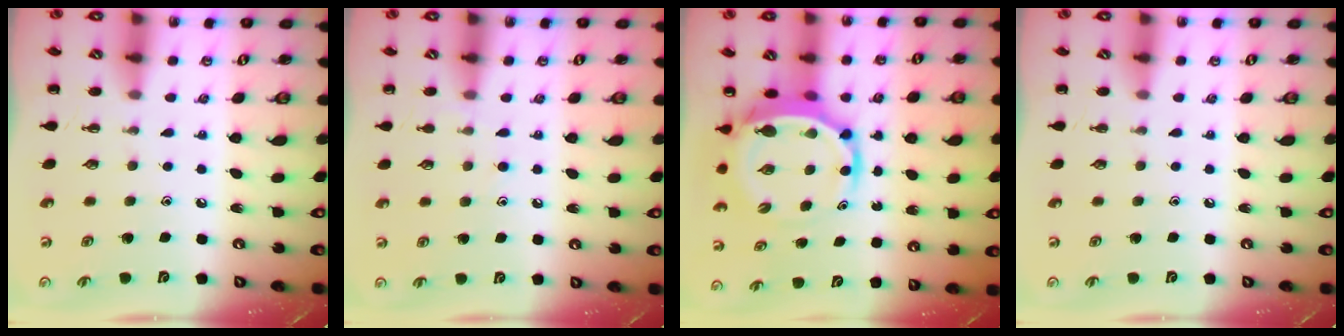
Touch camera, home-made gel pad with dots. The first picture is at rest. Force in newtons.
{"total": 6.0, "press": 5.6, "slide": 2.3}
{"total": 7.0, "press": 6.7, "slide": 2.1}
{"total": 0.0}